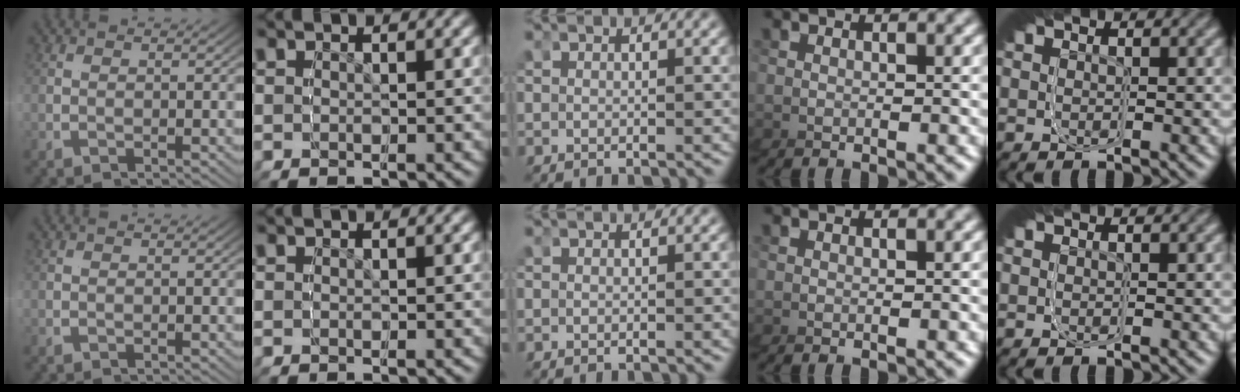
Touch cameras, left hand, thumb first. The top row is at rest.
{}